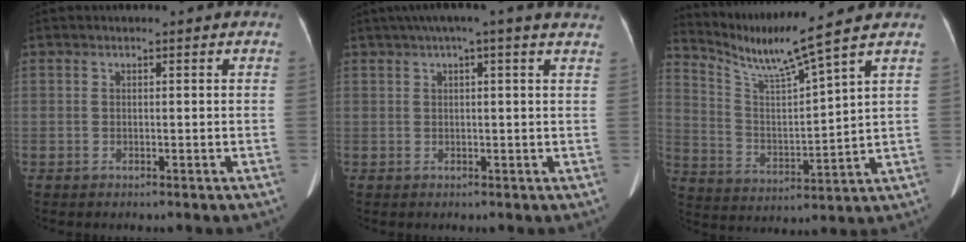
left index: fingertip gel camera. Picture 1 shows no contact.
{"total": 11.0, "force": [8.6, 0.3, 6.8], "torque": [-0.108, 0.042, 0.095]}
{"total": 9.8, "force": [8.4, -2.7, 4.3], "torque": [-0.092, -0.024, 0.167]}